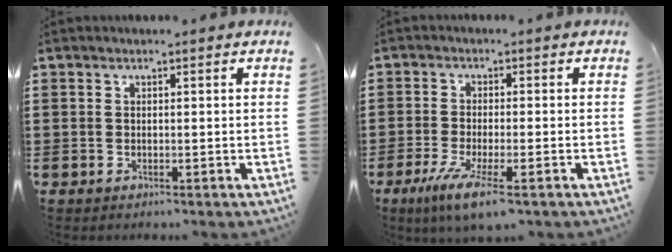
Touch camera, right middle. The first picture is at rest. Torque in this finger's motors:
{"motor_torque": [2.13, 0.01, 0.64, 0.21]}